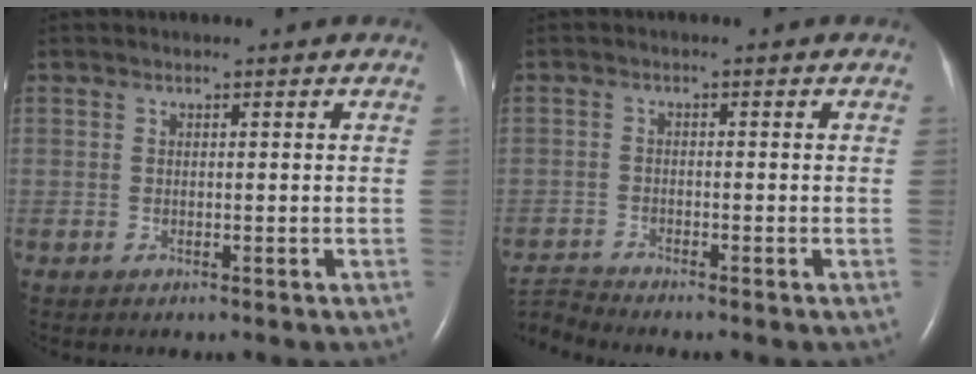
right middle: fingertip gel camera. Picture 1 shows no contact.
{"total": 3.8, "force": [-3.5, -1.4, -0.4], "torque": [-0.008, -0.013, -0.068]}